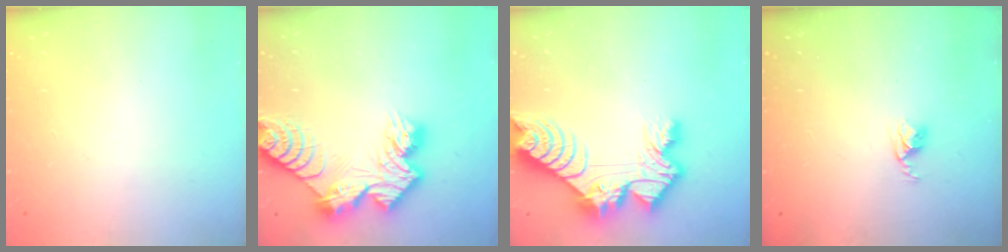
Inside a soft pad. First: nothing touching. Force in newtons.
{"total": 13.4, "press": 13.4, "slide": 1.1}
{"total": 14.9, "press": 14.8, "slide": 1.5}
{"total": 2.5, "press": 2.5, "slide": 0.4}